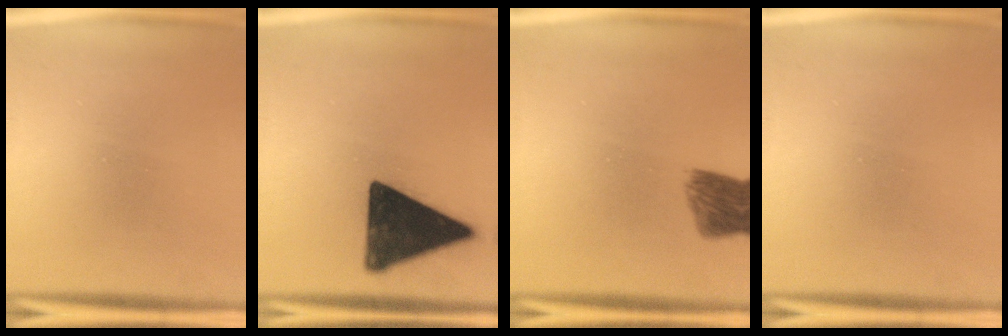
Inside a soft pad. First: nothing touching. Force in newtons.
{"total": 14.4}
{"total": 6.5}
{"total": 0.0}